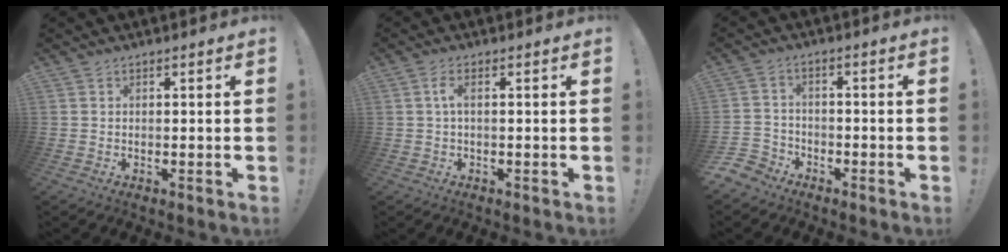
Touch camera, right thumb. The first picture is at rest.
{"total": 2.8, "force": [0.2, 0.5, 2.8], "torque": [-0.069, 0.001, 0.001]}
{"total": 4.9, "force": [-3.8, 3.1, 0.8], "torque": [-0.024, 0.018, -0.075]}